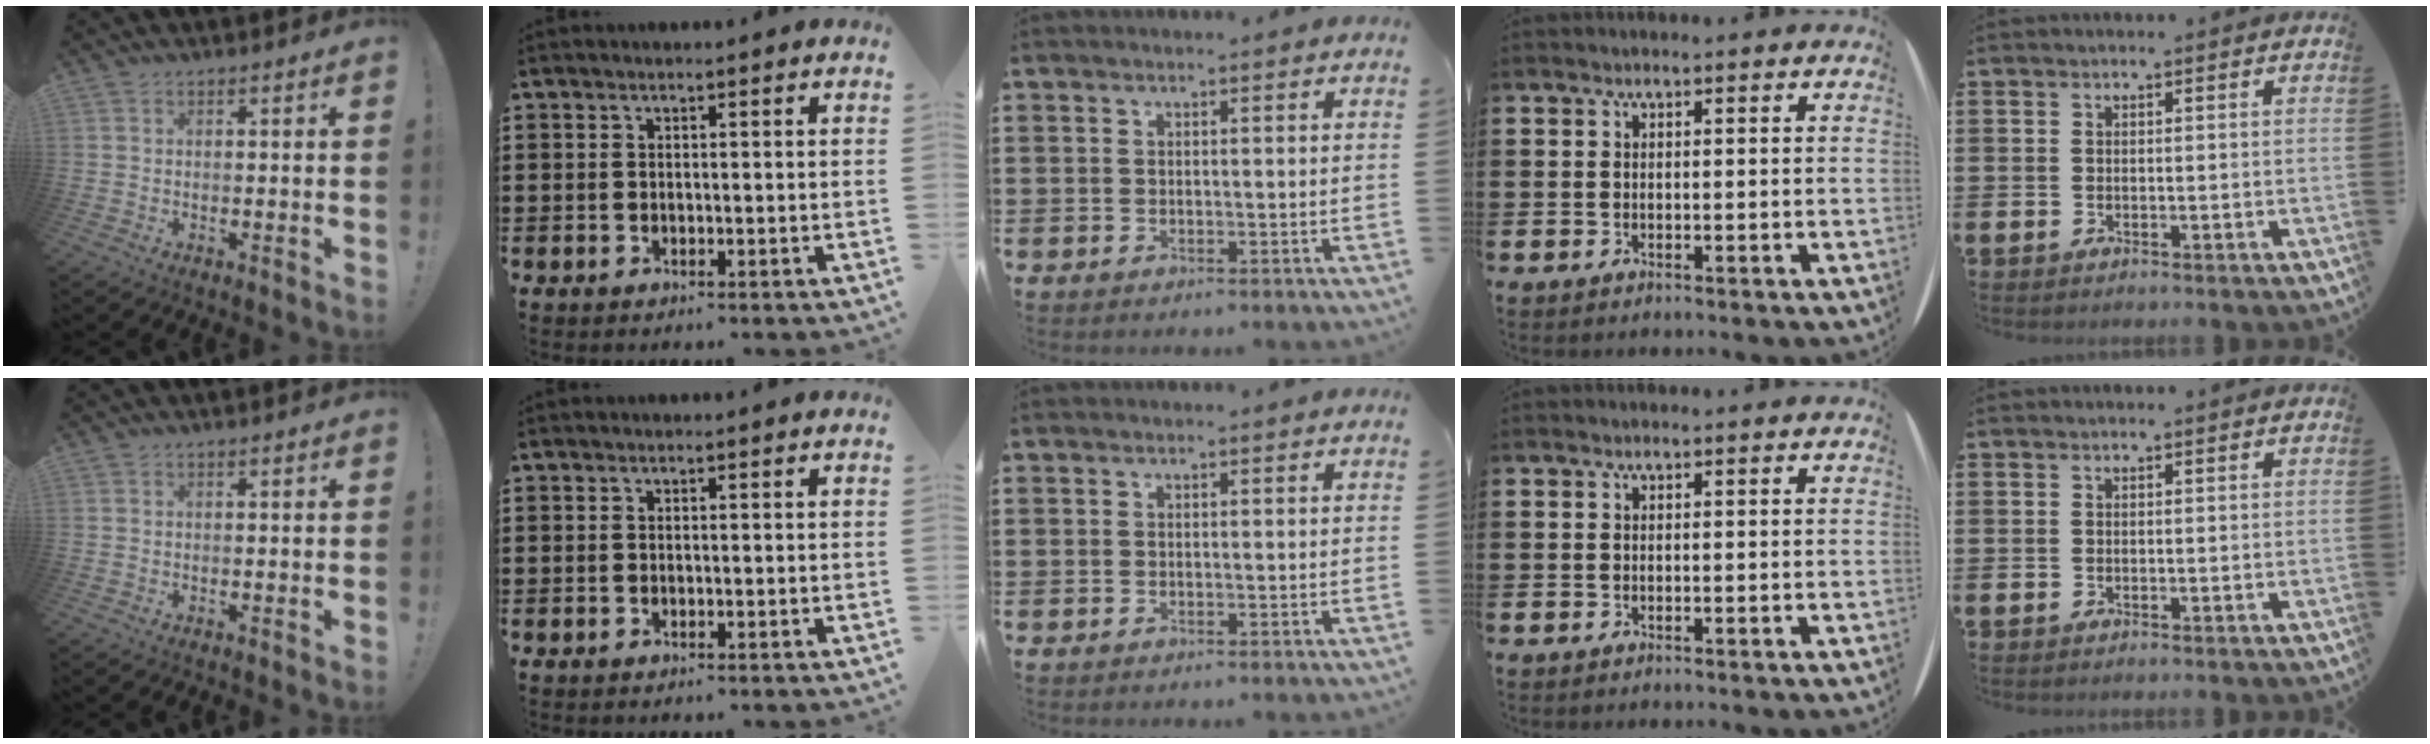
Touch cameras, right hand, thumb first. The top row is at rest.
{}